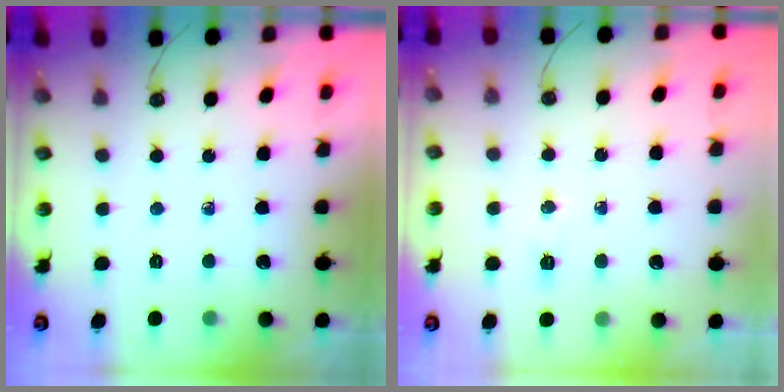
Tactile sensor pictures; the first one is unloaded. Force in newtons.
{"total": 4.1, "press": 4.0, "slide": 1.2}